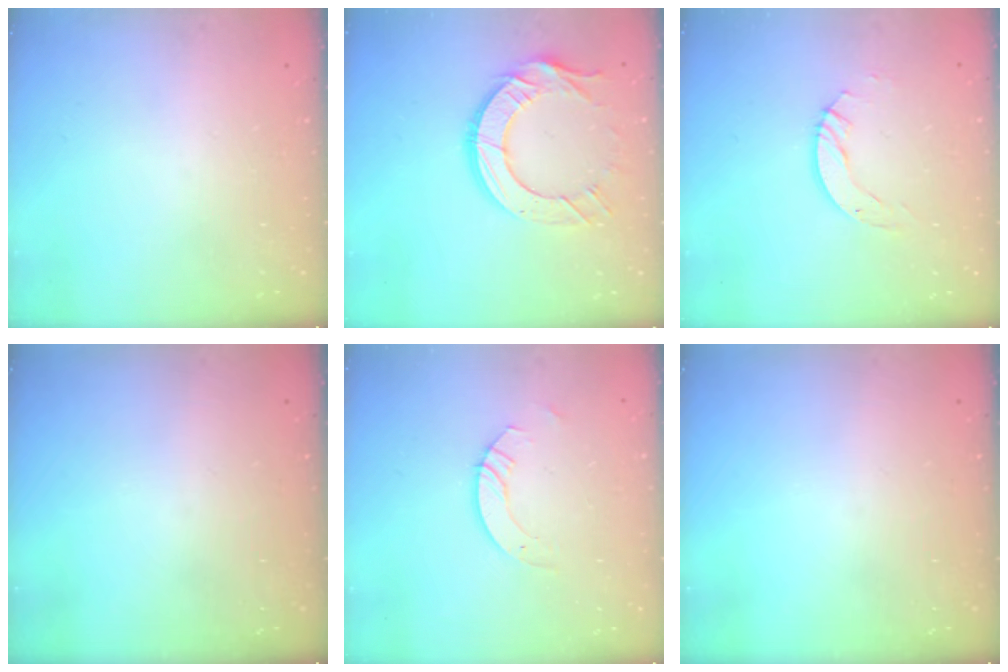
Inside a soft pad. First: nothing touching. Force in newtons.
{"total": 12.8, "press": 12.7, "slide": 1.1}
{"total": 5.6, "press": 5.5, "slide": 0.5}
{"total": 0.0}
{"total": 4.8, "press": 4.8, "slide": 0.4}
{"total": 0.0}